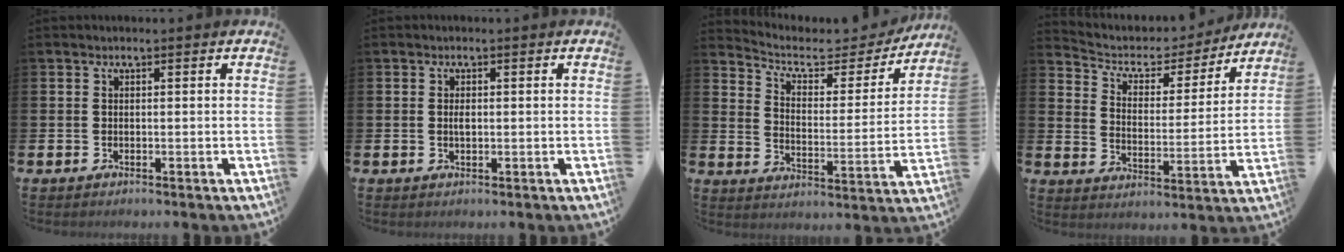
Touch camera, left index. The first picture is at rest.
{"total": 1.1, "force": [0.2, 0.5, 1.0], "torque": [-0.016, 0.002, 0.000]}
{"total": 6.8, "force": [5.9, 2.6, 2.1], "torque": [-0.060, -0.045, 0.095]}
{"total": 5.1, "force": [4.4, 2.4, 1.0], "torque": [-0.049, -0.034, 0.070]}